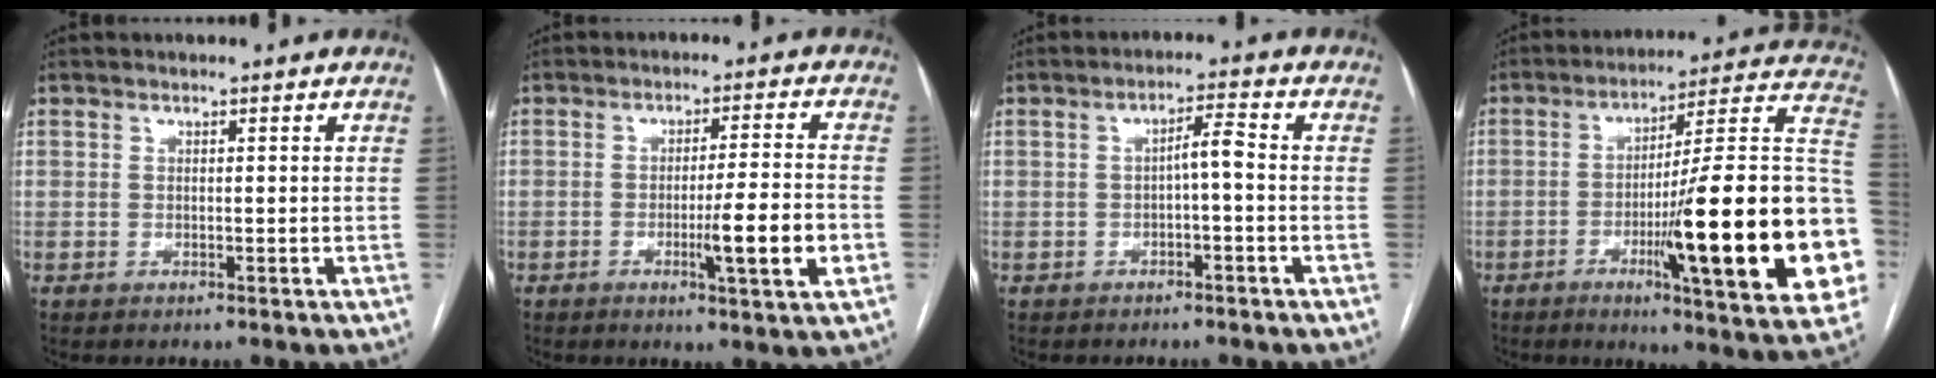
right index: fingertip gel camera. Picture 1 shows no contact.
{"total": 8.6, "force": [-2.5, -0.2, 8.2], "torque": [-0.120, -0.010, -0.038]}
{"total": 3.1, "force": [-0.6, 0.4, 3.0], "torque": [-0.048, 0.012, -0.009]}
{"total": 28.0, "force": [-6.0, 2.2, 27.3], "torque": [-0.299, 0.000, -0.090]}